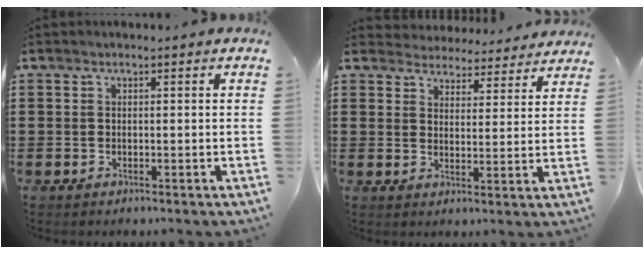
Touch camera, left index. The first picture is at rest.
{"total": 4.3, "force": [4.2, 0.6, -0.2], "torque": [-0.018, -0.024, 0.074]}